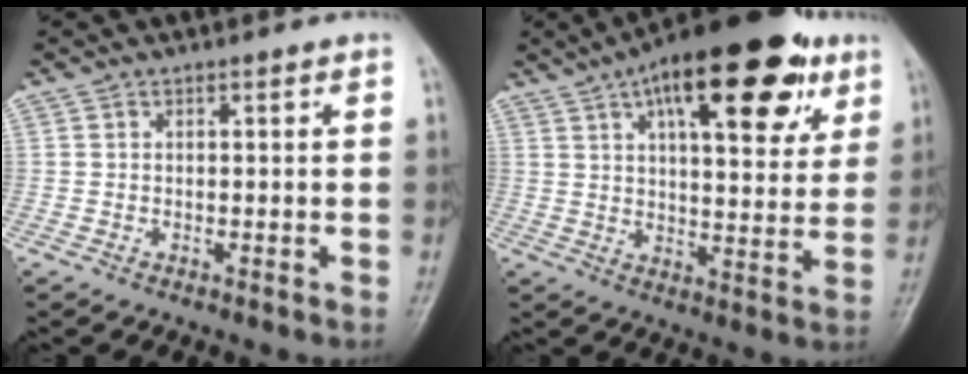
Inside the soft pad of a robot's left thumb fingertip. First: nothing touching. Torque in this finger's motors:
{"motor_torque": [1.11, 0.58, 1.94, -0.83, 0.20]}